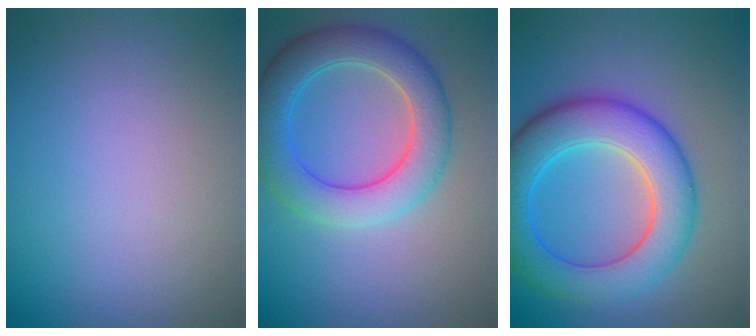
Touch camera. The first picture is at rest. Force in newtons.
{"total": 6.1, "press": 6.1, "slide": 0.3}
{"total": 8.2, "press": 8.2, "slide": 0.1}